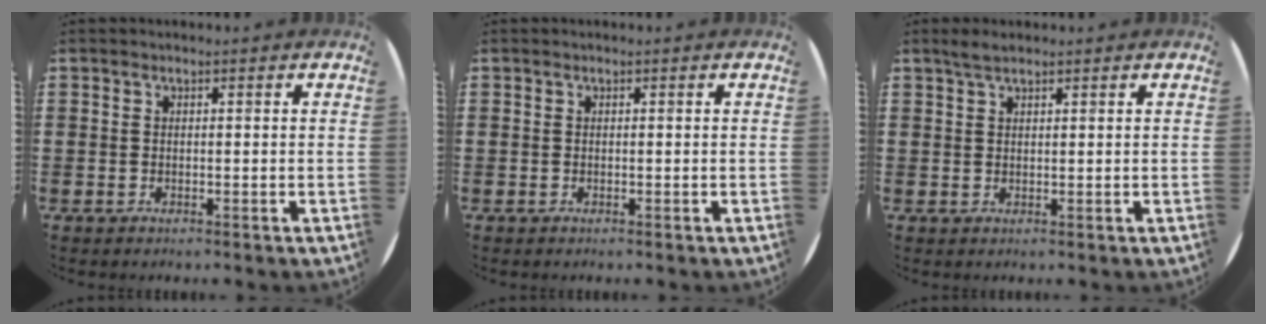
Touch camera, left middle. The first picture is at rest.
{"total": 0.0}
{"total": 1.8, "force": [1.5, 0.4, 0.9], "torque": [-0.020, 0.004, 0.026]}